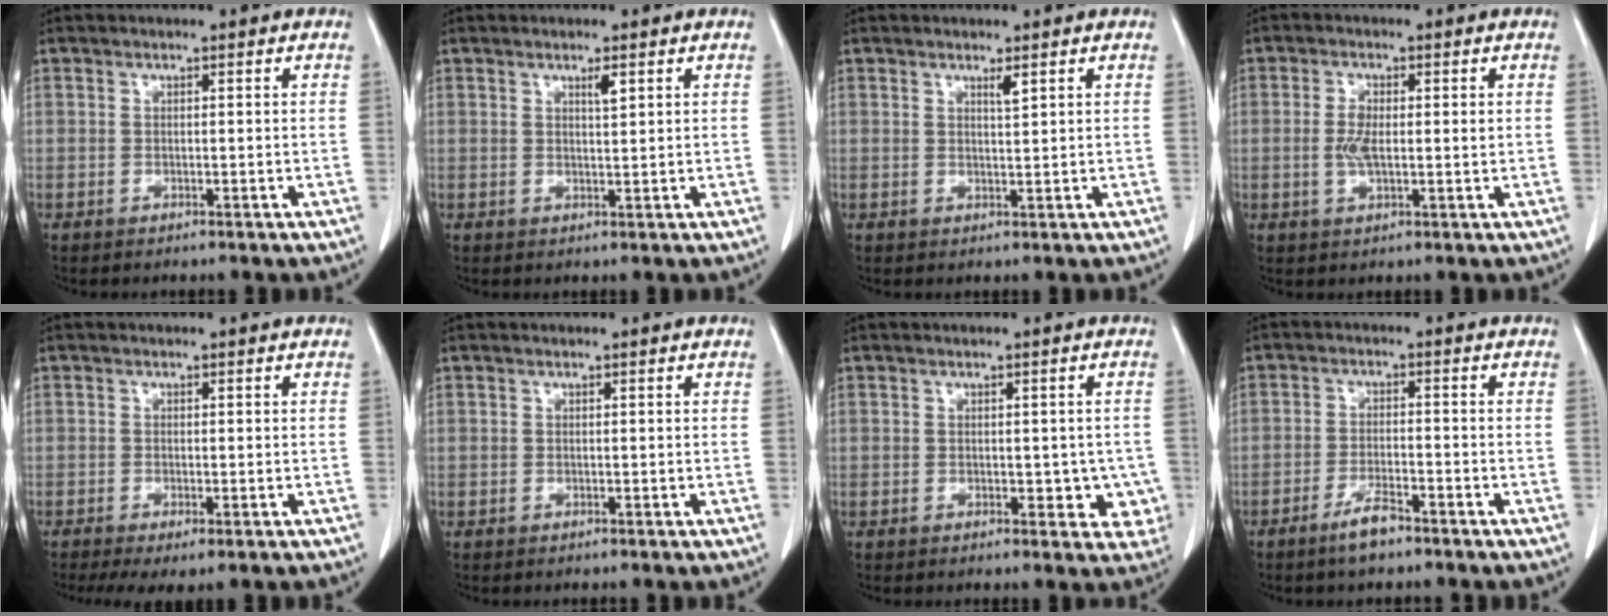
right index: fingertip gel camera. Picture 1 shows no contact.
{"total": 1.6, "force": [0.9, 0.1, 1.3], "torque": [-0.024, -0.004, 0.015]}
{"total": 1.4, "force": [0.9, -0.1, 1.0], "torque": [-0.019, -0.006, 0.016]}
{"total": 4.3, "force": [0.1, 1.6, 4.0], "torque": [-0.087, 0.003, 0.003]}
{"total": 4.5, "force": [-2.9, 1.3, 3.3], "torque": [-0.057, -0.016, -0.046]}
{"total": 0.0}
{"total": 4.8, "force": [-0.7, 2.8, 3.8], "torque": [-0.022, 0.008, -0.002]}
{"total": 4.1, "force": [-3.1, 0.7, 2.6], "torque": [-0.052, -0.002, -0.057]}